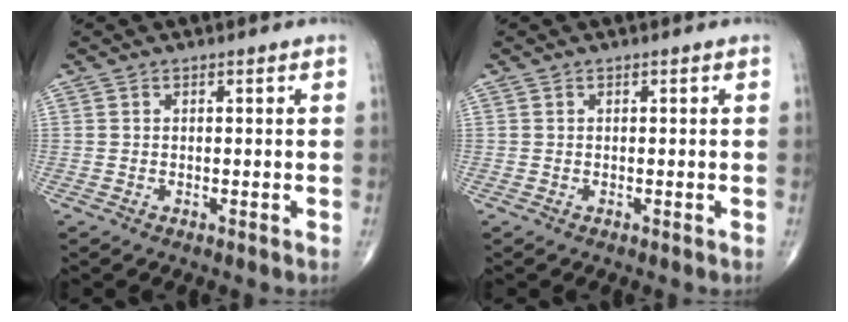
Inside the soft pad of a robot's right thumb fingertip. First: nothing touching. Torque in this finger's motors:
{"motor_torque": [-0.01, 0.01, -0.03, 0.03, 0.00]}